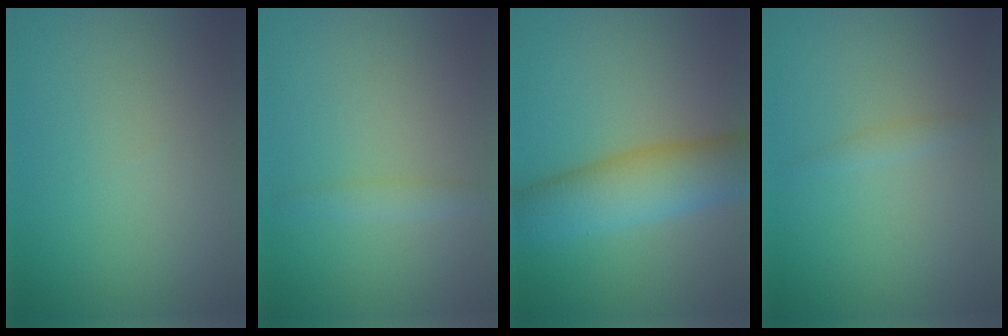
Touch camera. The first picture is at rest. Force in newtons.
{"total": 1.3, "press": 1.3, "slide": 0.1}
{"total": 7.3, "press": 7.3, "slide": 0.2}
{"total": 0.8, "press": 0.8, "slide": 0.1}